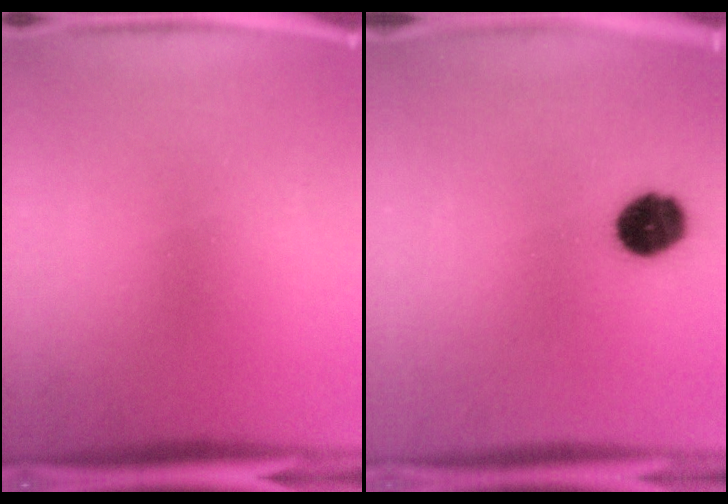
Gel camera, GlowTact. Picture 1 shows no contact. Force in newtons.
{"total": 9.2}